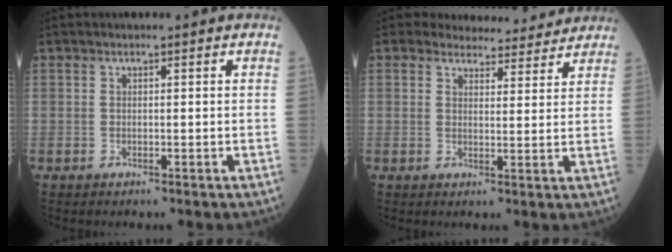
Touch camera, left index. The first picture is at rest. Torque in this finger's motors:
{"motor_torque": [0.80, -1.04, 0.00, 0.00]}